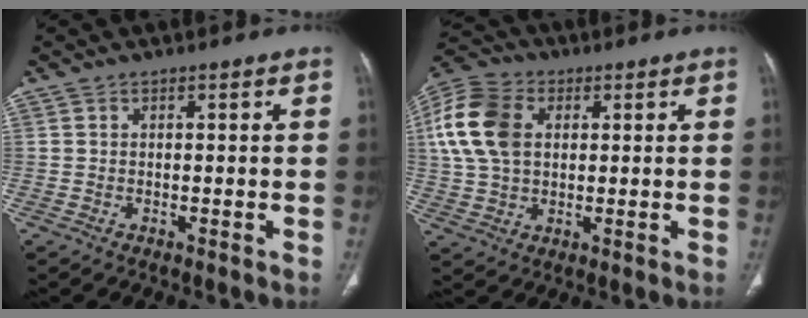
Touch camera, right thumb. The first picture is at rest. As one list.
[{"total": 14.7, "force": [3.0, 10.4, 10.0], "torque": [-0.201, 0.013, 0.054]}]